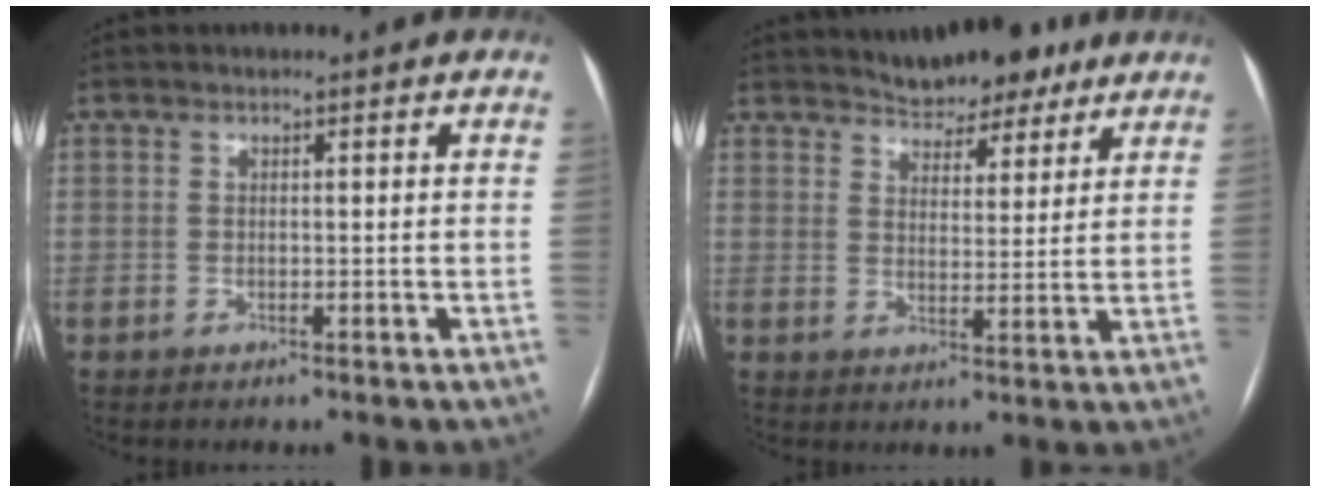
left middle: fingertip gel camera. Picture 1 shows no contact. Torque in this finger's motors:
{"motor_torque": [0.63, -0.73, 0.10, 0.02]}